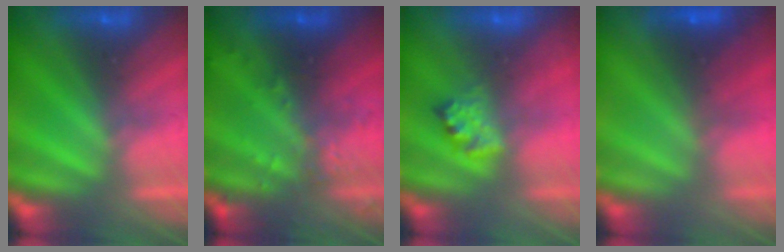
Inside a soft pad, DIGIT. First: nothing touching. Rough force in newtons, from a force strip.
{"total": 2.9}
{"total": 2.3}
{"total": 2.2}